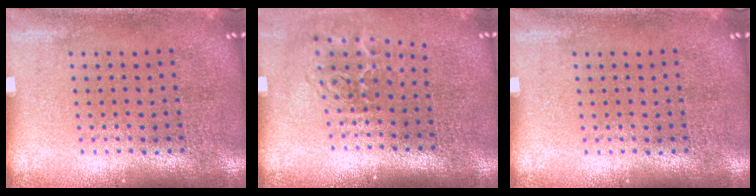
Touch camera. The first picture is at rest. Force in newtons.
{"total": 2.0, "press": 1.3, "slide": 1.5}
{"total": 0.0}